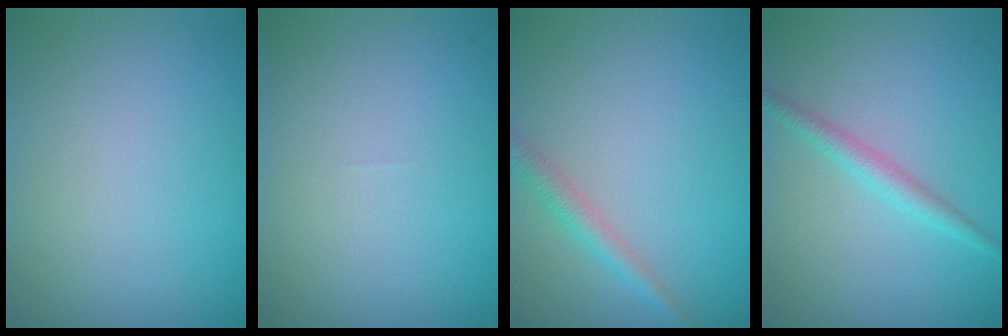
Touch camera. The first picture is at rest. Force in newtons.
{"total": 0.0}
{"total": 2.0, "press": 2.0, "slide": 0.0}
{"total": 1.8, "press": 1.8, "slide": 0.1}